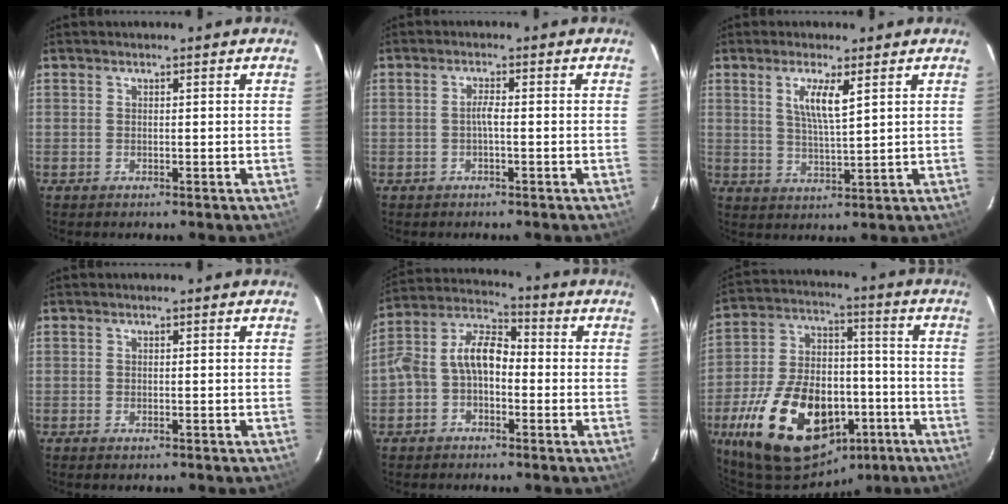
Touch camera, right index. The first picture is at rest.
{"total": 1.6, "force": [-0.5, 0.0, 1.5], "torque": [-0.029, 0.005, -0.010]}
{"total": 5.5, "force": [2.5, 0.8, 4.8], "torque": [-0.094, -0.005, 0.048]}
{"total": 0.7, "force": [-0.5, 0.3, 0.4], "torque": [-0.008, -0.001, -0.010]}
{"total": 8.9, "force": [-2.2, 6.1, 6.1], "torque": [-0.129, 0.033, -0.047]}
{"total": 25.9, "force": [-12.2, 14.6, 17.6], "torque": [-0.351, 0.008, -0.178]}